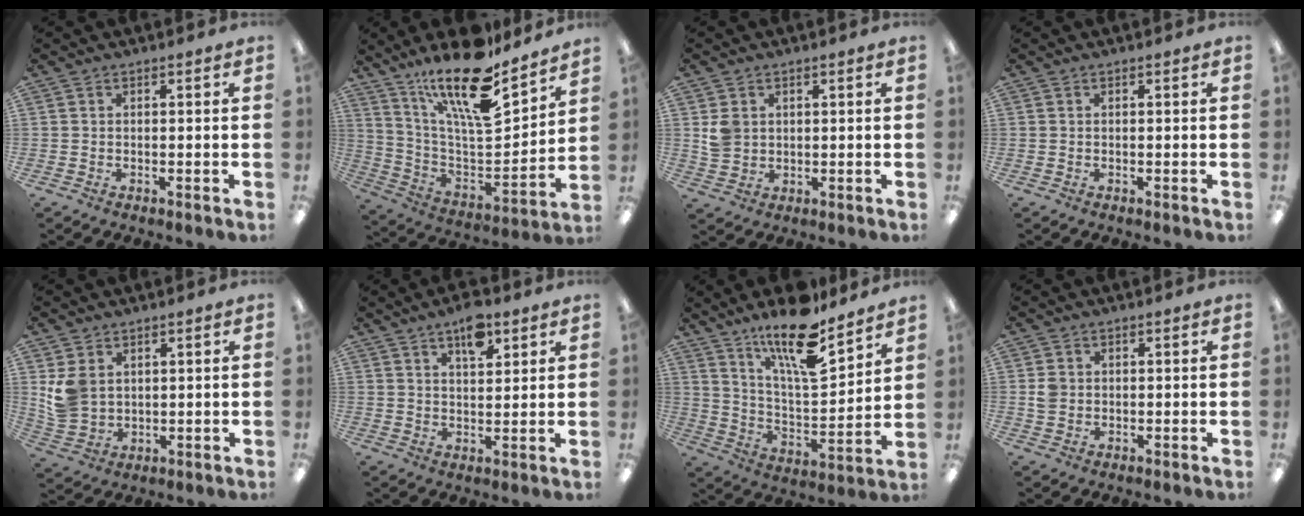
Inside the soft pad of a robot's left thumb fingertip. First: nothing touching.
{"total": 22.3, "force": [16.5, 6.5, 13.5], "torque": [-0.244, -0.117, 0.278]}
{"total": 4.3, "force": [1.5, 3.7, 1.6], "torque": [-0.022, 0.001, 0.026]}
{"total": 0.0}
{"total": 6.7, "force": [2.6, 5.3, 3.0], "torque": [-0.065, 0.000, 0.054]}
{"total": 7.8, "force": [5.1, 3.4, 4.8], "torque": [-0.065, -0.024, 0.085]}
{"total": 17.7, "force": [13.5, 4.8, 10.4], "torque": [-0.181, -0.086, 0.225]}
{"total": 2.6, "force": [0.3, 2.4, 1.1], "torque": [-0.015, 0.002, 0.003]}